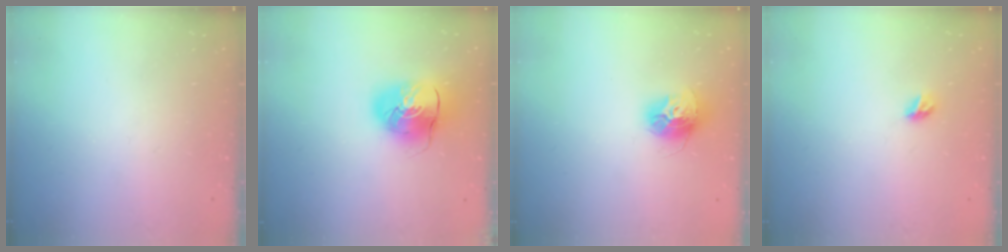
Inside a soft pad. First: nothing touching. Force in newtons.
{"total": 11.4, "press": 11.3, "slide": 1.8}
{"total": 12.1, "press": 12.0, "slide": 1.0}
{"total": 5.4, "press": 5.4, "slide": 0.5}